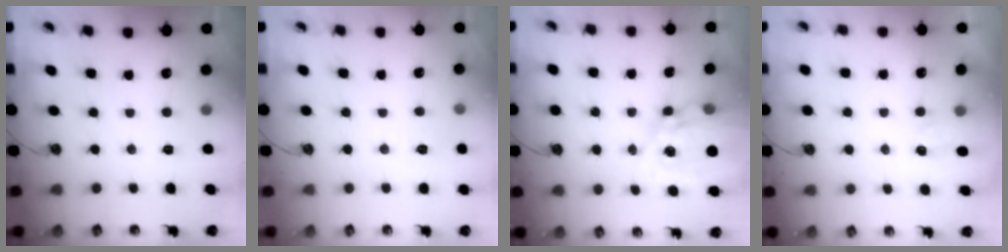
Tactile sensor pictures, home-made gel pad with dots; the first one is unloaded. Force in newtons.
{"total": 5.8, "press": 5.7, "slide": 0.8}
{"total": 16.7, "press": 16.6, "slide": 1.7}
{"total": 2.6, "press": 2.5, "slide": 0.4}